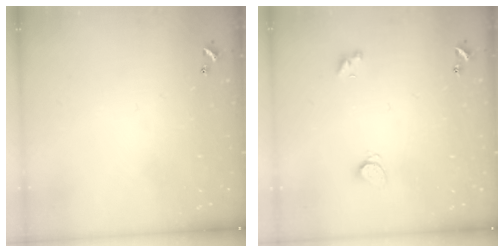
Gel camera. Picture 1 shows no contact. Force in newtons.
{"total": 2.0, "press": 2.0, "slide": 0.4}